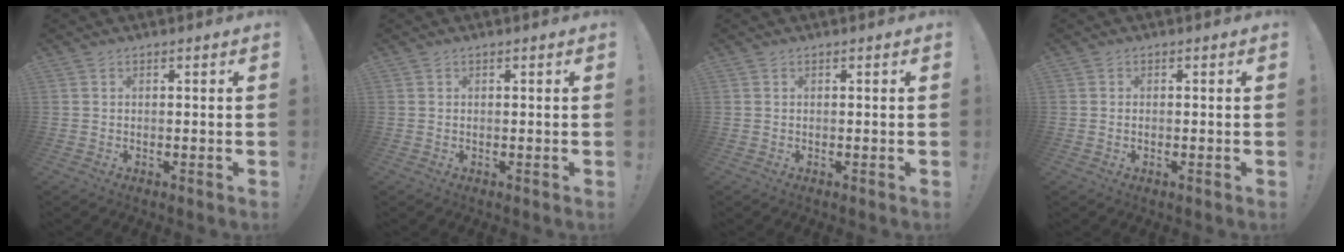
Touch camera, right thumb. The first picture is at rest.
{"total": 0.0}
{"total": 0.0}
{"total": 0.6, "force": [-0.4, 0.1, 0.5], "torque": [-0.018, 0.003, -0.006]}